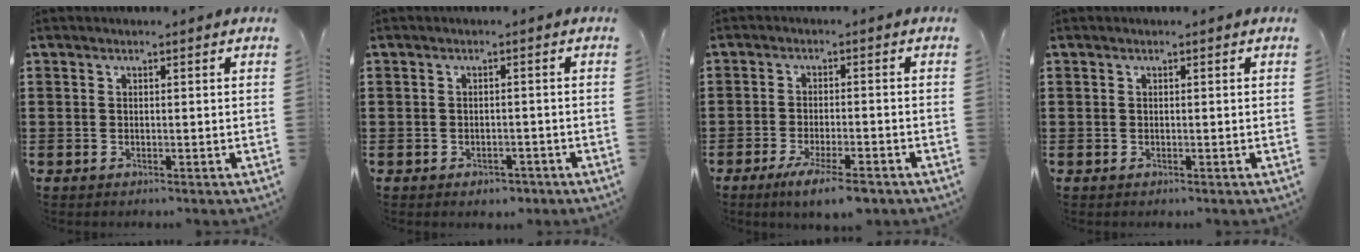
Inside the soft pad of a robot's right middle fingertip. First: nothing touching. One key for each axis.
{"total": 1.5, "fx": -1.3, "fy": 0.7, "fz": 0.2, "tx": -0.009, "ty": -0.001, "tz": -0.027}
{"total": 5.3, "fx": -3.8, "fy": 0.6, "fz": 3.5, "tx": -0.068, "ty": -0.009, "tz": -0.069}
{"total": 0.0}